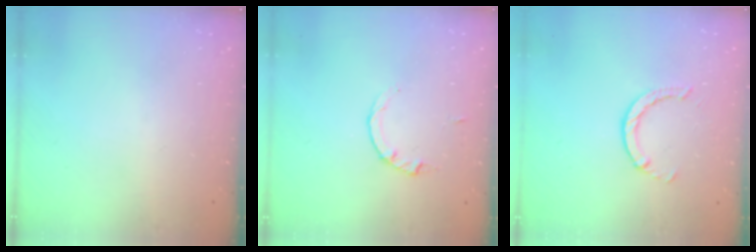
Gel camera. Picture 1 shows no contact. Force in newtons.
{"total": 2.2, "press": 2.1, "slide": 0.3}
{"total": 2.4, "press": 2.4, "slide": 0.4}